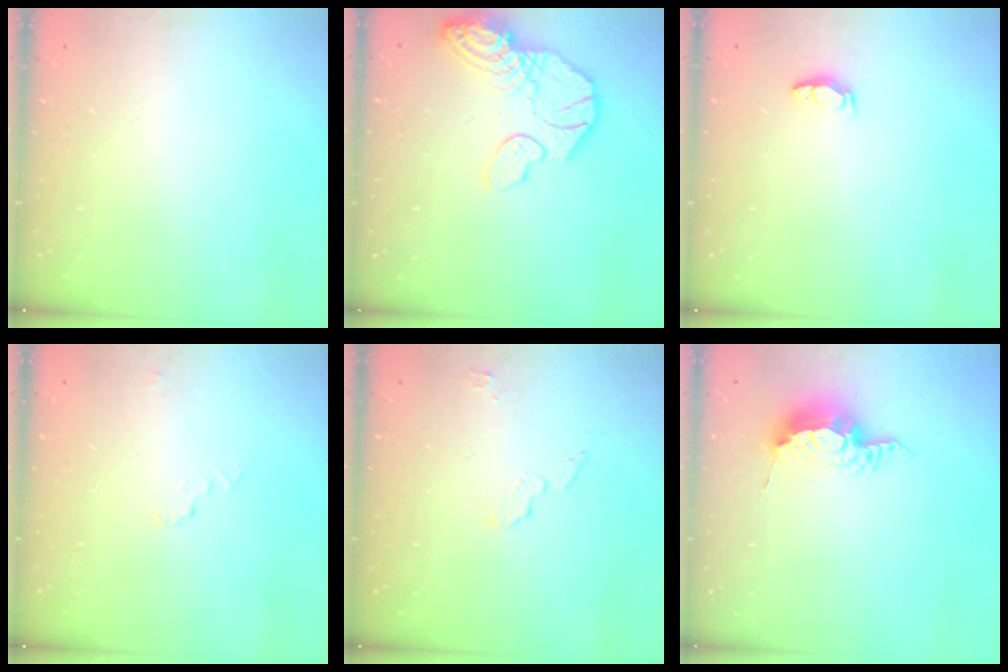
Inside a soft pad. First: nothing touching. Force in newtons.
{"total": 15.0, "press": 14.9, "slide": 1.8}
{"total": 4.7, "press": 4.4, "slide": 1.6}
{"total": 3.1, "press": 3.1, "slide": 0.2}
{"total": 4.5, "press": 4.5, "slide": 0.3}
{"total": 9.9, "press": 9.9, "slide": 1.0}